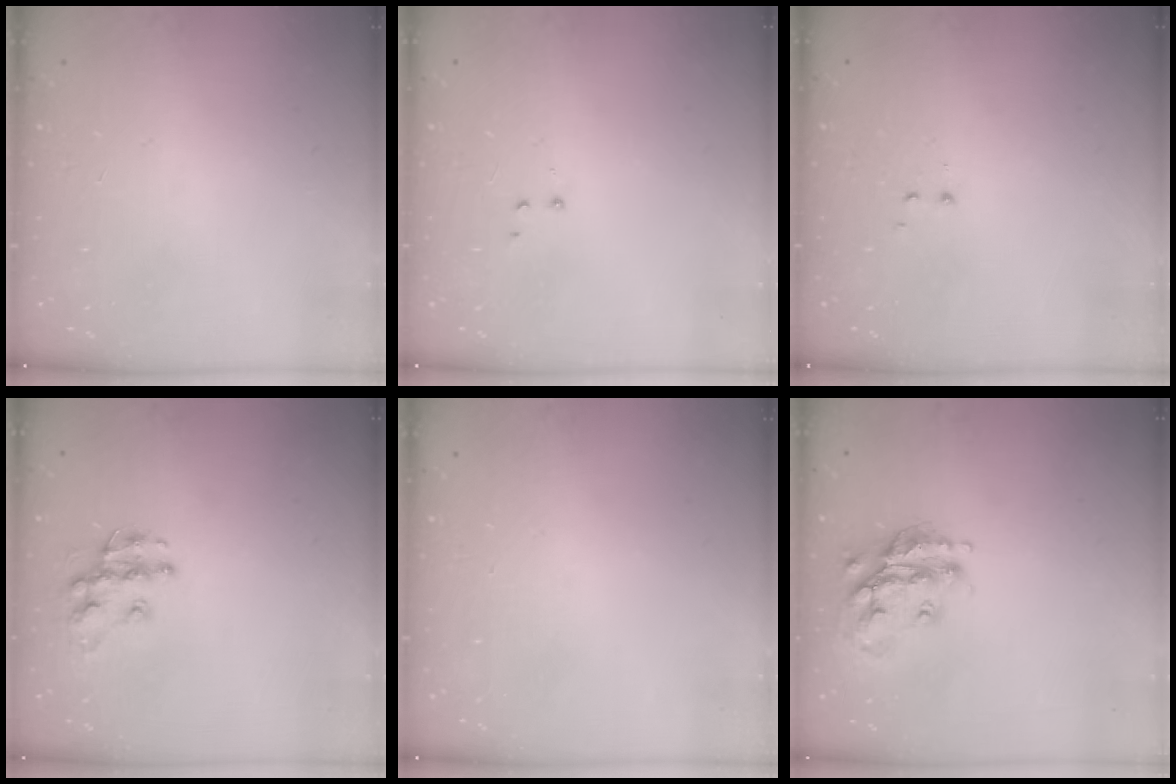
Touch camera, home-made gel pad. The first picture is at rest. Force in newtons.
{"total": 2.8, "press": 2.7, "slide": 0.5}
{"total": 1.2, "press": 1.1, "slide": 0.5}
{"total": 10.0, "press": 10.0, "slide": 0.6}
{"total": 0.0}
{"total": 16.1, "press": 16.0, "slide": 1.3}